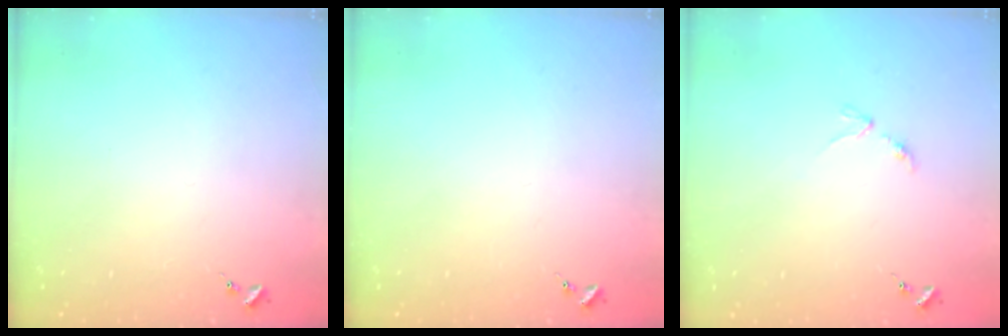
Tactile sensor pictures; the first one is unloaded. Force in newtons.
{"total": 0.0}
{"total": 2.8, "press": 2.8, "slide": 0.5}